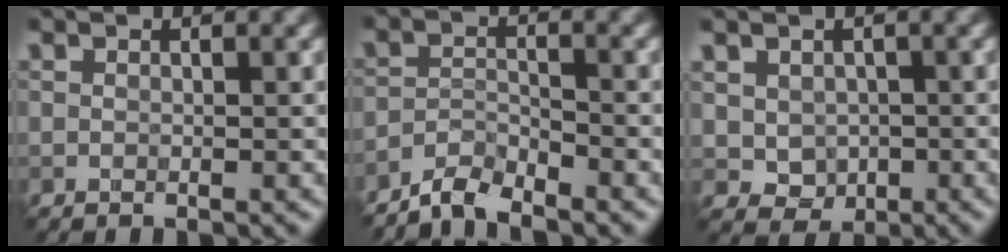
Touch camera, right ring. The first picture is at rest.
{"total": 3.2, "force": [-3.2, 0.2, 0.3], "torque": [-0.004, 0.002, -0.063]}
{"total": 2.0, "force": [-0.3, 1.8, 0.8], "torque": [-0.017, -0.004, 0.006]}